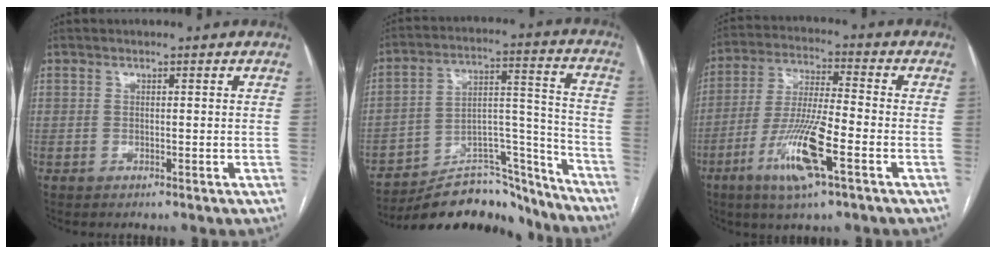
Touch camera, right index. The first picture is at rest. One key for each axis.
{"total": 21.2, "fx": -19.8, "fy": 5.3, "fz": 5.7, "tx": -0.082, "ty": 0.042, "tz": -0.304}
{"total": 12.4, "fx": -5.4, "fy": 1.2, "fz": 11.1, "tx": -0.224, "ty": -0.015, "tz": -0.101}